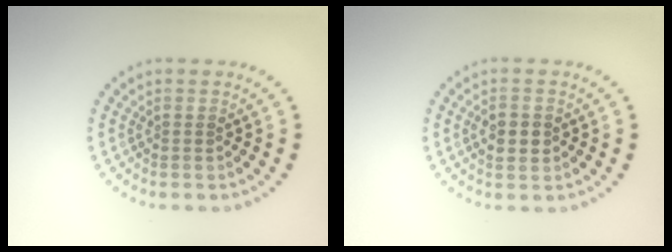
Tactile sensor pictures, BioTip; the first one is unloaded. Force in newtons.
{"total": 2.7, "press": 2.7, "slide": 0.1}